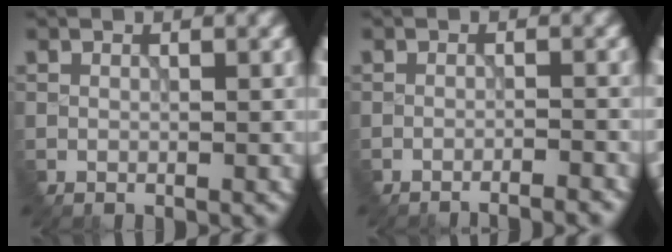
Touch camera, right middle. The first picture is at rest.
{"total": 3.7, "force": [-3.5, 0.3, 1.0], "torque": [-0.007, 0.011, -0.049]}